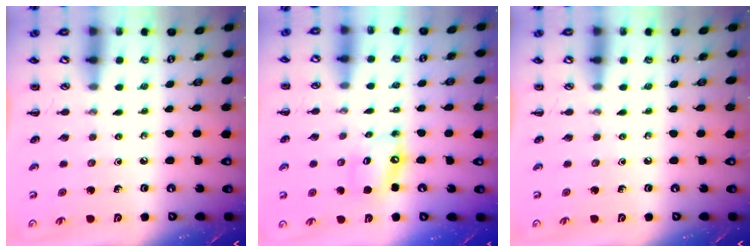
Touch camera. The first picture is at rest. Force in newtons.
{"total": 8.9, "press": 8.6, "slide": 2.1}
{"total": 0.0}